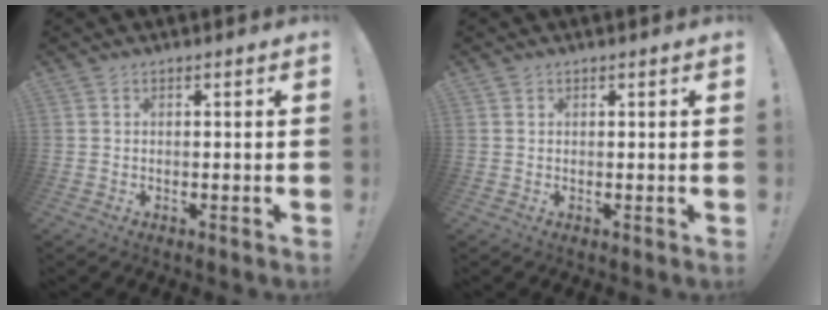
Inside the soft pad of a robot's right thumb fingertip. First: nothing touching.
{"total": 0.5, "force": [0.4, 0.3, 0.1], "torque": [0.007, -0.004, 0.006]}